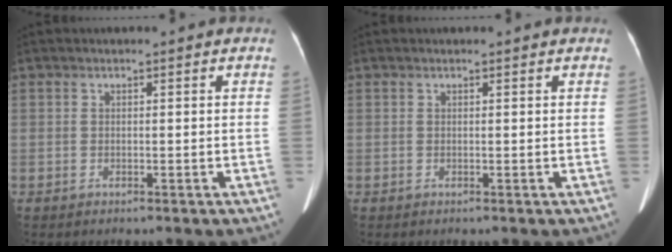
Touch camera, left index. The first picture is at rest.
{"total": 0.9, "force": [0.8, 0.1, 0.2], "torque": [-0.008, 0.007, 0.010]}